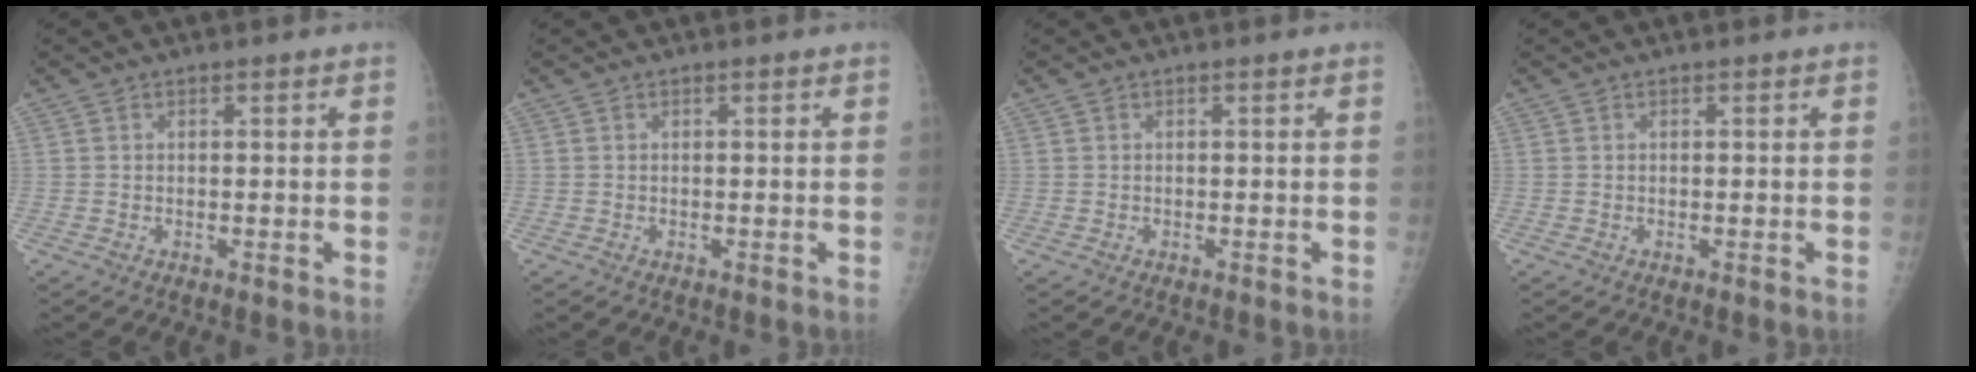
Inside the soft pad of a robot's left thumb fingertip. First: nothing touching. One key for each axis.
{"total": 0.0}
{"total": 0.0}
{"total": 0.0}